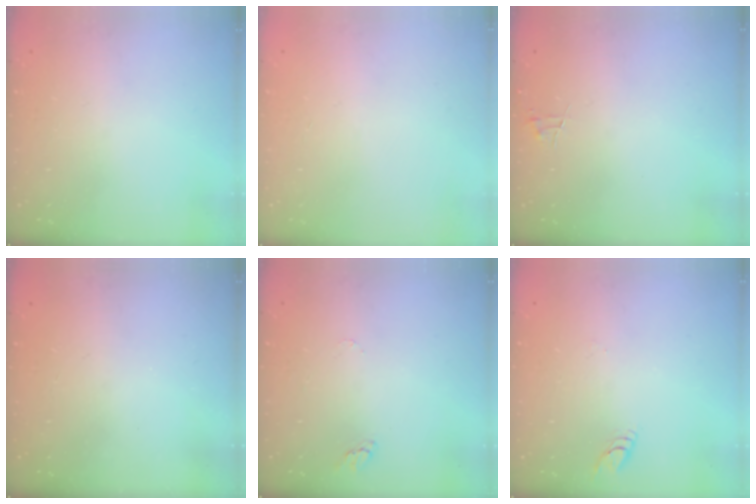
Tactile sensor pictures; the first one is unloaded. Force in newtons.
{"total": 0.0}
{"total": 3.2, "press": 3.2, "slide": 0.2}
{"total": 0.0}
{"total": 2.9, "press": 2.9, "slide": 0.2}
{"total": 3.6, "press": 3.6, "slide": 0.3}